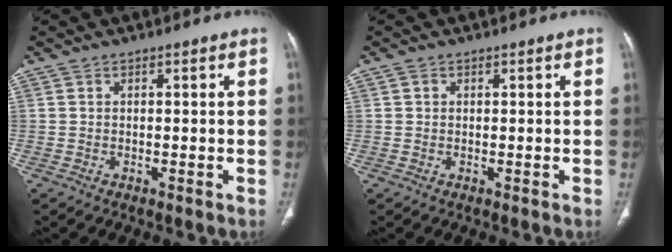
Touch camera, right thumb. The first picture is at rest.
{"total": 0.7, "force": [0.3, 0.7, 0.2], "torque": [0.001, 0.000, 0.006]}